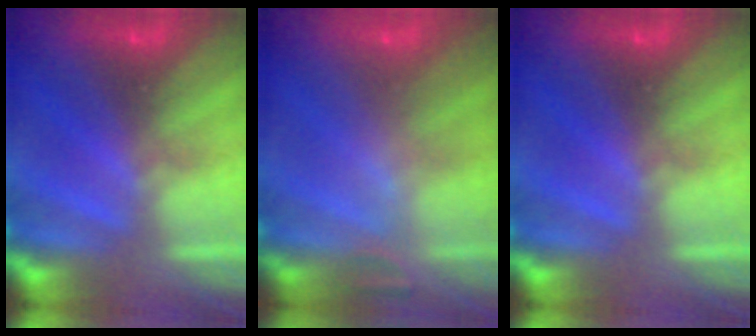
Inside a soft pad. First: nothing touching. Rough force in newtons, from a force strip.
{"total": 2.4}
{"total": 0.0}